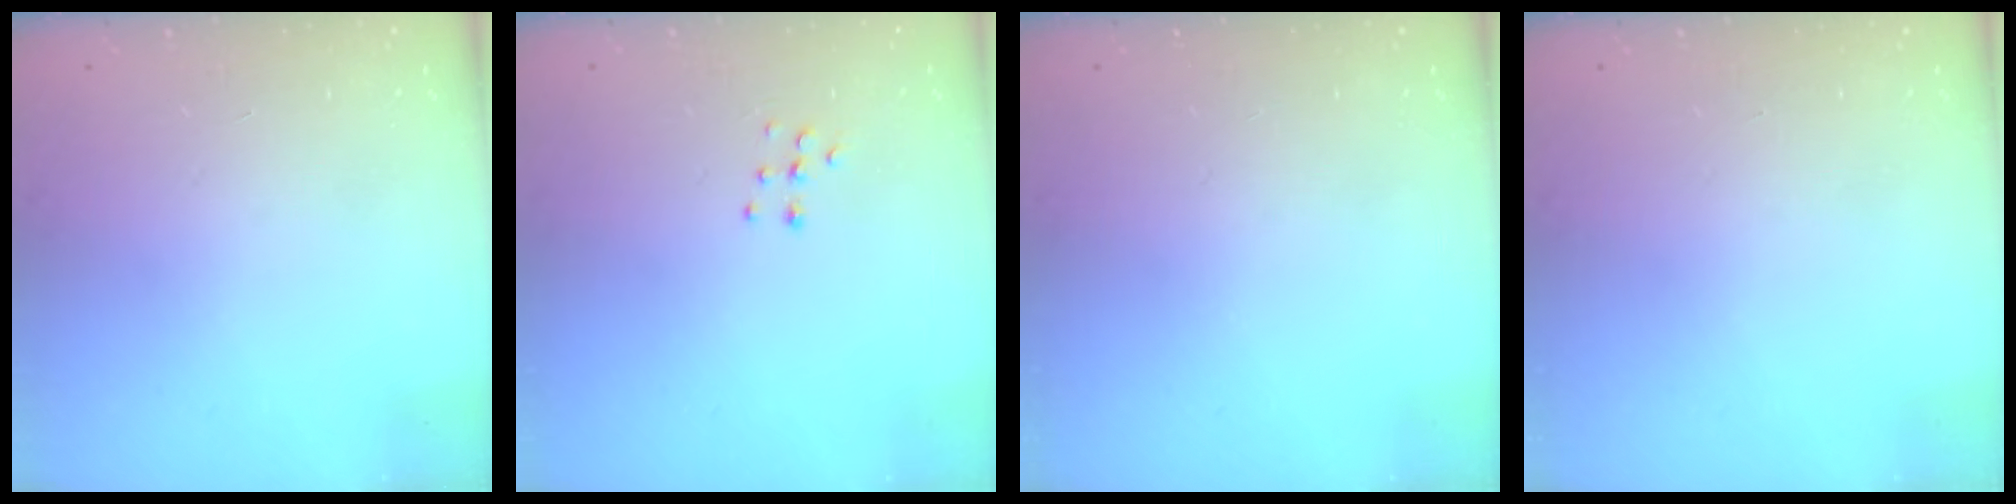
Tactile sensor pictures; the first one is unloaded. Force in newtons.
{"total": 5.9, "press": 5.9, "slide": 0.4}
{"total": 0.0}
{"total": 0.0}